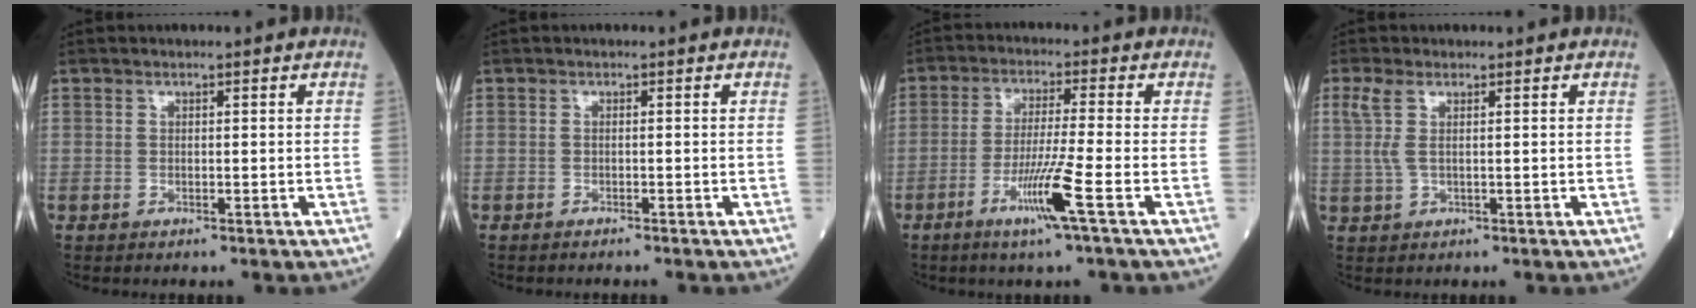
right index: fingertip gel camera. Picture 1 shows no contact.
{"total": 1.4, "force": [-1.2, -0.1, 0.6], "torque": [-0.008, 0.000, -0.016]}
{"total": 7.8, "force": [-3.5, -1.4, 6.8], "torque": [-0.132, -0.019, -0.070]}
{"total": 3.0, "force": [1.1, 0.8, 2.7], "torque": [-0.081, 0.010, 0.027]}